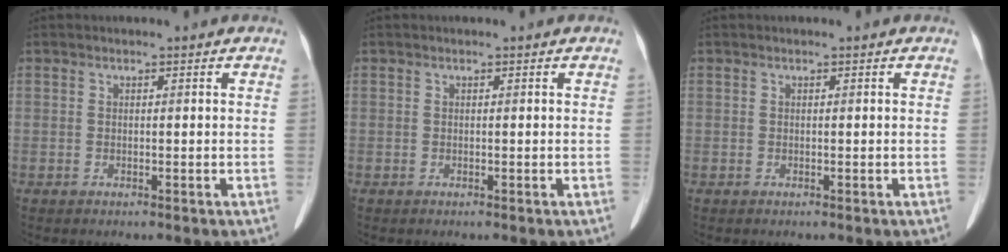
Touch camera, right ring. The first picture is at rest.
{"total": 0.0}
{"total": 0.0}